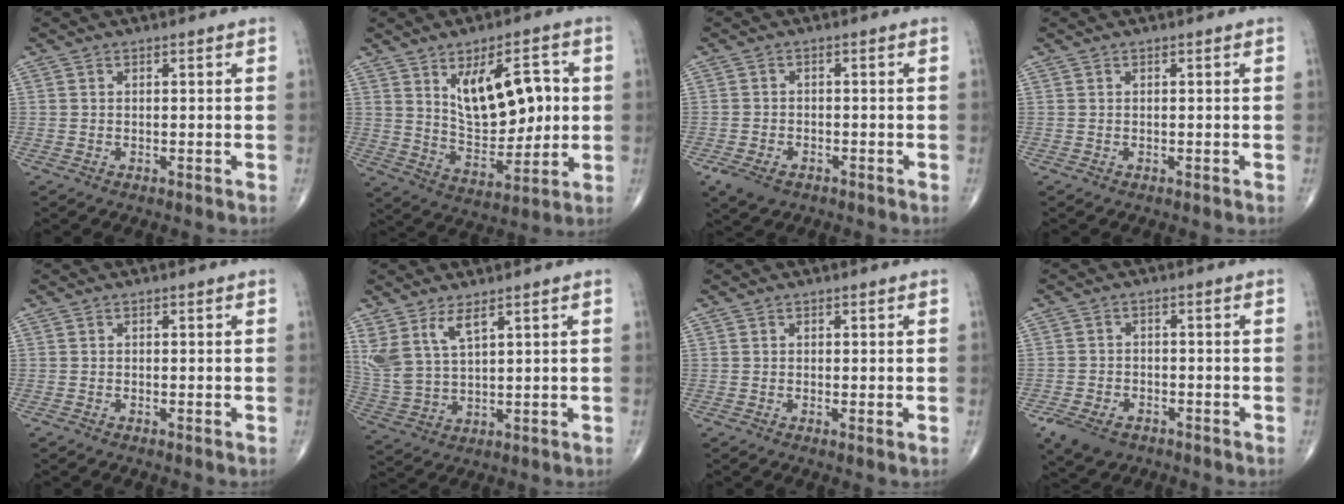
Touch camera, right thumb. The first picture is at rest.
{"total": 15.1, "force": [3.4, 7.8, 12.5], "torque": [-0.161, -0.015, 0.069]}
{"total": 4.5, "force": [-2.7, 2.7, 2.4], "torque": [-0.047, 0.006, -0.044]}
{"total": 0.0}
{"total": 0.0}
{"total": 8.1, "force": [4.6, 3.1, 5.9], "torque": [-0.130, -0.019, 0.104]}
{"total": 0.7, "force": [0.0, 0.1, 0.7], "torque": [-0.014, -0.003, -0.003]}
{"total": 6.5, "force": [-4.0, 4.1, 3.2], "torque": [-0.059, 0.014, -0.065]}